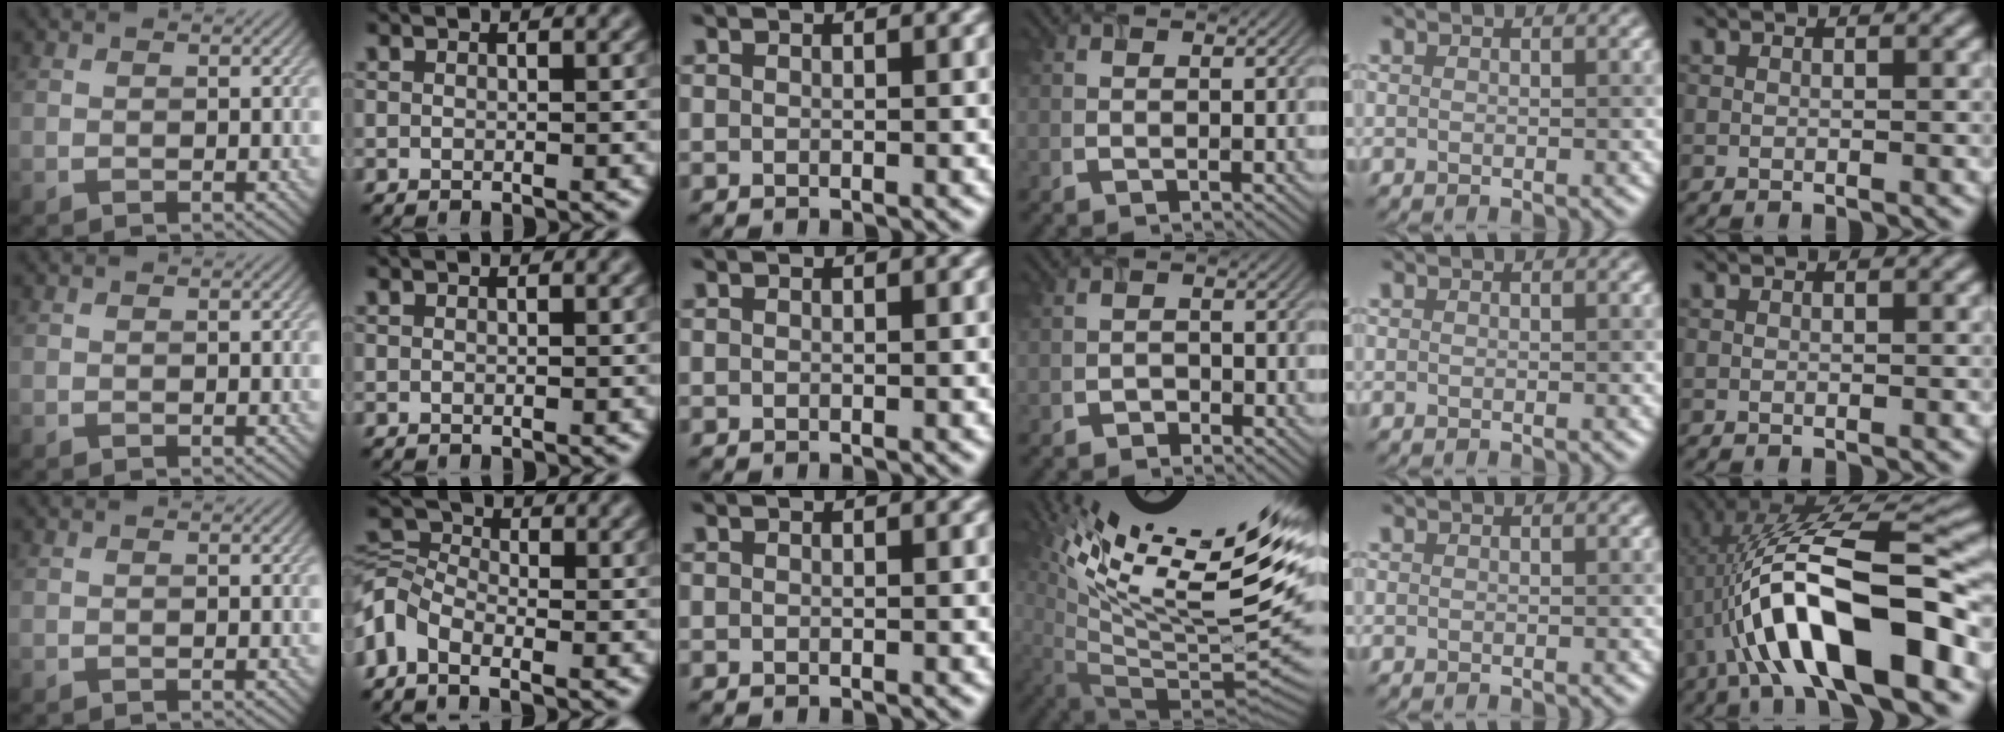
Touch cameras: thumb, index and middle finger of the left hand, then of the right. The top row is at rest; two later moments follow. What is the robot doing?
{"motion": "screw", "object": "timer"}